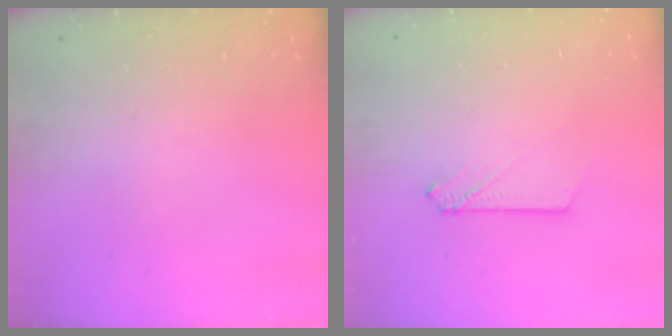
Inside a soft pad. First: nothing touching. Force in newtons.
{"total": 2.7, "press": 2.7, "slide": 0.3}